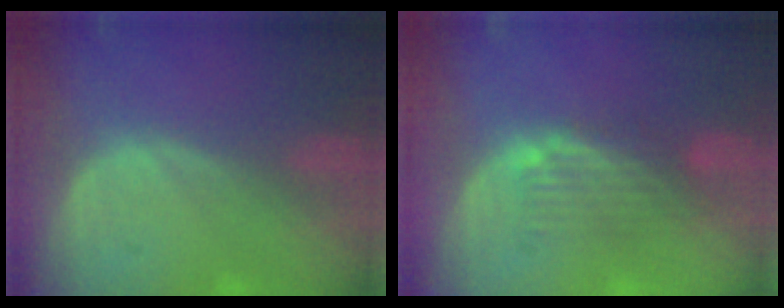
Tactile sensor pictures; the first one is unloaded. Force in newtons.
{"total": 4.8, "press": 4.1, "slide": 2.5}